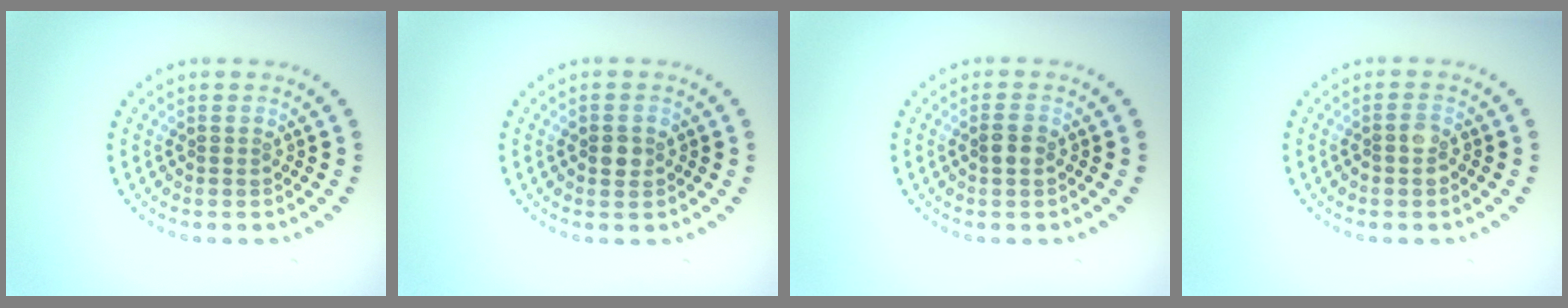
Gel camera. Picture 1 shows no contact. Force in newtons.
{"total": 1.5, "press": 1.5, "slide": 0.3}
{"total": 1.4, "press": 1.4, "slide": 0.1}
{"total": 1.4, "press": 1.3, "slide": 0.5}